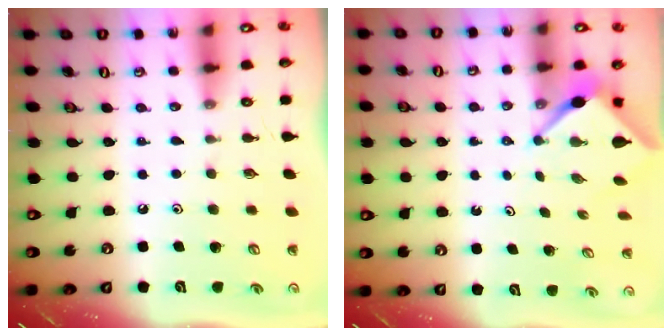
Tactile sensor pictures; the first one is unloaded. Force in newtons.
{"total": 3.0, "press": 3.0, "slide": 0.2}